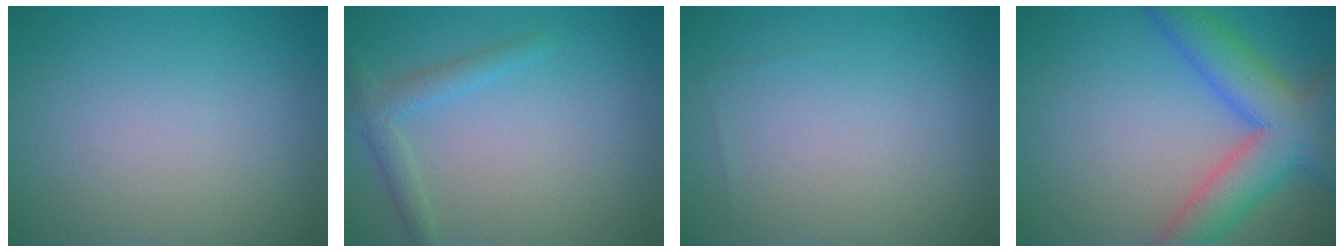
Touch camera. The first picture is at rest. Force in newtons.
{"total": 2.1, "press": 2.1, "slide": 0.1}
{"total": 0.0}
{"total": 7.7, "press": 7.7, "slide": 0.3}